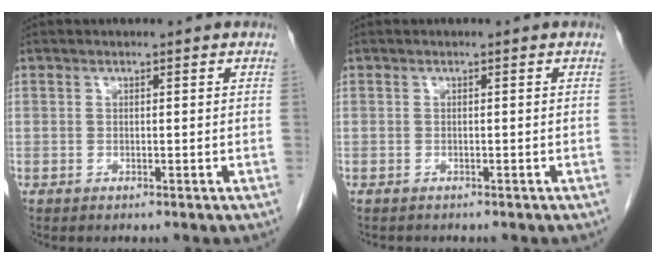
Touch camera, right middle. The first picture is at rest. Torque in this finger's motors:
{"motor_torque": [0.04, -0.02, -0.03, 0.00]}